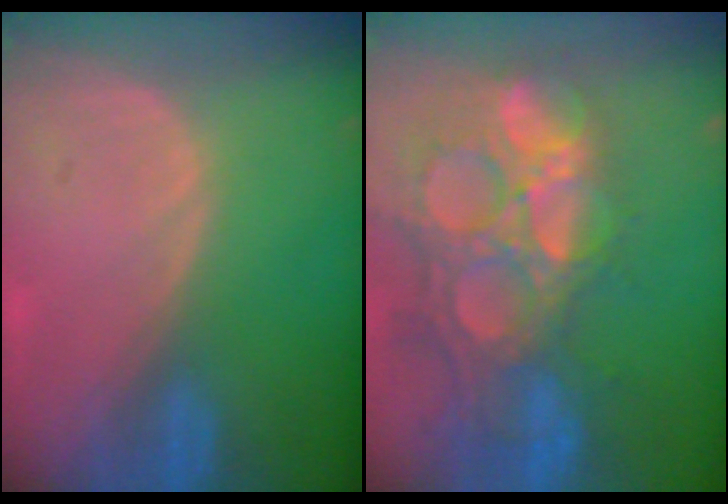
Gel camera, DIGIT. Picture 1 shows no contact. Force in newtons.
{"total": 14.7, "press": 12.1, "slide": 8.3}